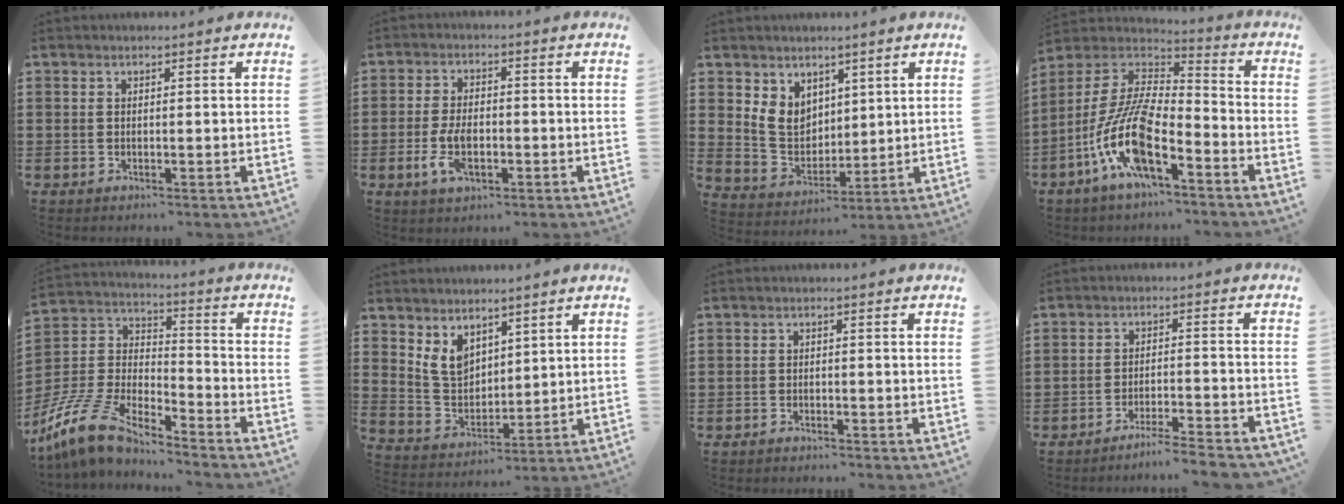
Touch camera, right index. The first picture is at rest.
{"total": 5.5, "force": [-1.6, 2.8, 4.4], "torque": [-0.107, -0.004, -0.032]}
{"total": 6.6, "force": [3.1, 5.3, 2.4], "torque": [-0.070, 0.008, 0.061]}
{"total": 12.8, "force": [-6.6, 4.0, 10.3], "torque": [-0.242, -0.009, -0.137]}
{"total": 11.4, "force": [-9.8, 3.0, 4.9], "torque": [-0.135, 0.014, -0.207]}
{"total": 5.7, "force": [3.6, 3.8, 2.3], "torque": [-0.069, -0.002, 0.067]}
{"total": 1.2, "force": [-1.1, 0.2, -0.1], "torque": [-0.002, 0.003, -0.025]}
{"total": 4.2, "force": [-4.1, -0.5, 1.1], "torque": [-0.019, -0.006, -0.083]}